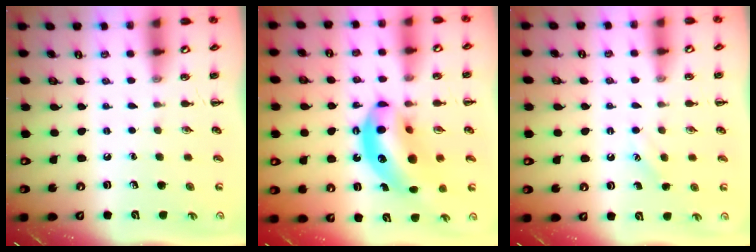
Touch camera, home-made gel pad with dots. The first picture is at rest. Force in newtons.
{"total": 15.4, "press": 14.9, "slide": 3.9}
{"total": 2.5, "press": 2.5, "slide": 0.6}